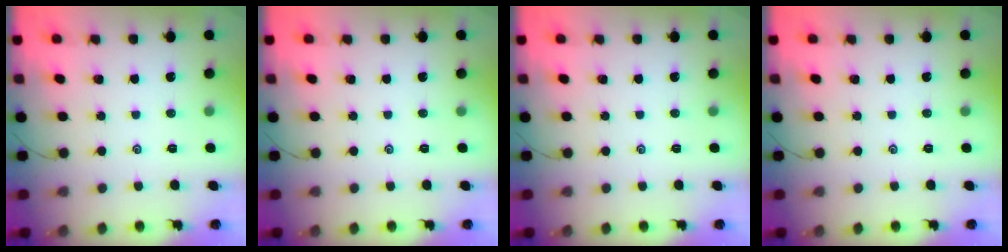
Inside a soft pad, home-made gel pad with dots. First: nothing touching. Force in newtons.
{"total": 0.0}
{"total": 0.0}
{"total": 0.0}